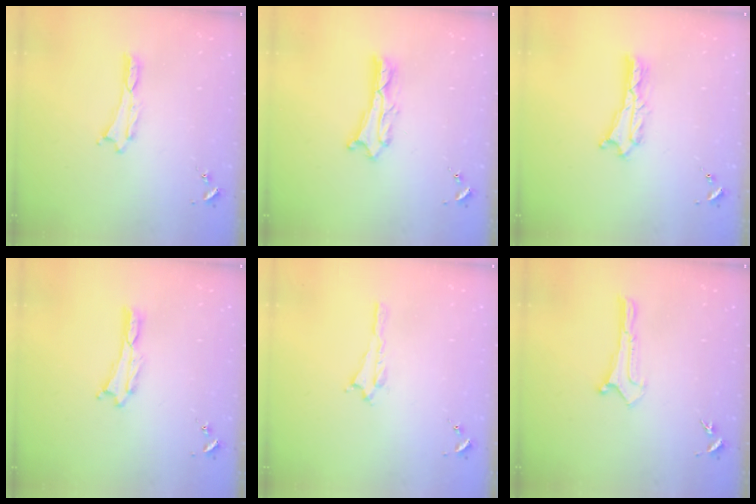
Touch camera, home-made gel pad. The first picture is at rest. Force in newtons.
{"total": 2.6, "press": 2.6, "slide": 0.3}
{"total": 2.4, "press": 2.4, "slide": 0.2}
{"total": 0.0}
{"total": 0.6, "press": 0.5, "slide": 0.2}
{"total": 0.0}